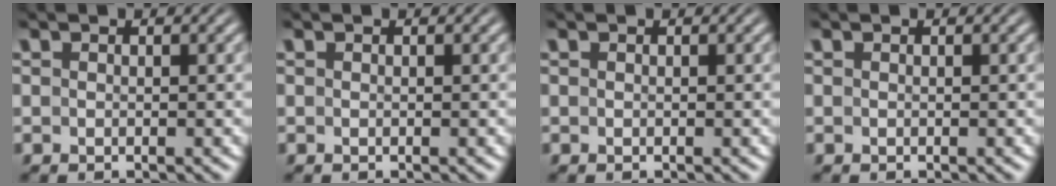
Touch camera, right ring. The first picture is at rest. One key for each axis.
{"total": 0.0}
{"total": 0.0}
{"total": 0.0}